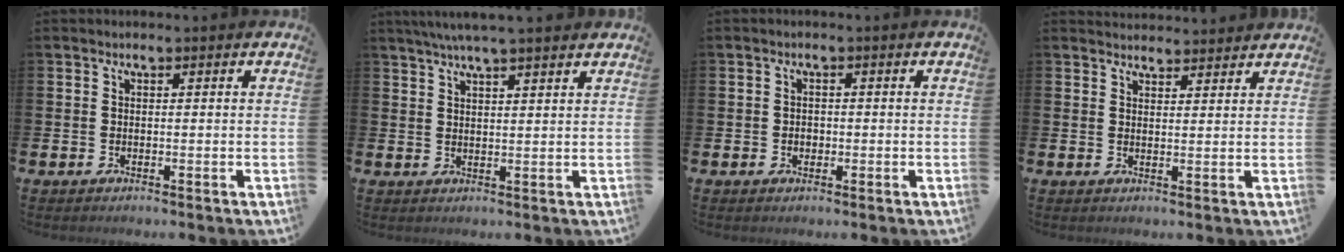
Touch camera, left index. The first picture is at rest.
{"total": 4.7, "force": [4.2, -0.2, 2.1], "torque": [-0.049, -0.006, 0.077]}
{"total": 1.2, "force": [-0.3, 1.1, 0.6], "torque": [-0.011, 0.006, -0.007]}
{"total": 2.9, "force": [2.9, 0.5, -0.1], "torque": [0.006, -0.017, 0.051]}